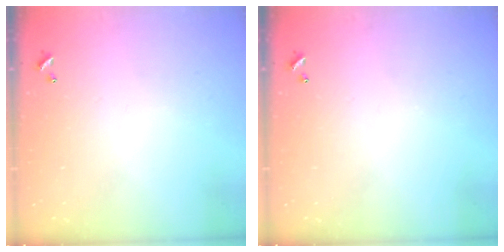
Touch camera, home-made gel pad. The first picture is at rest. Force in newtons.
{"total": 0.0}